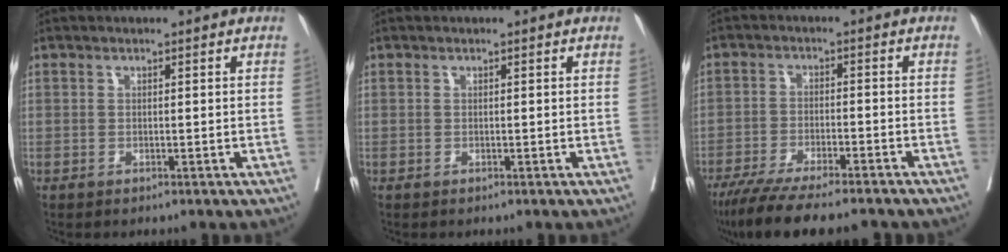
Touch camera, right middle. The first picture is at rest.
{"total": 0.0}
{"total": 14.2, "force": [-12.0, 1.7, 7.3], "torque": [-0.118, -0.031, -0.188]}